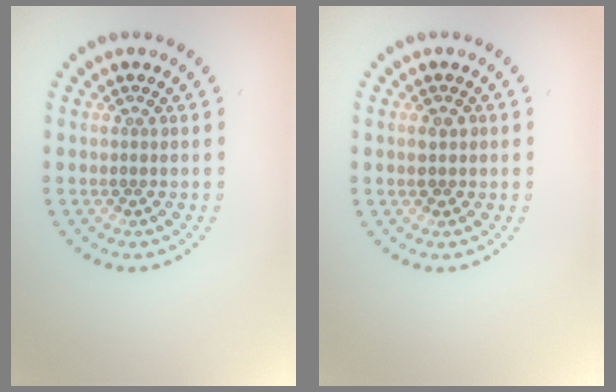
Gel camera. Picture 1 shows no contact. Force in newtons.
{"total": 1.4, "press": 1.4, "slide": 0.3}